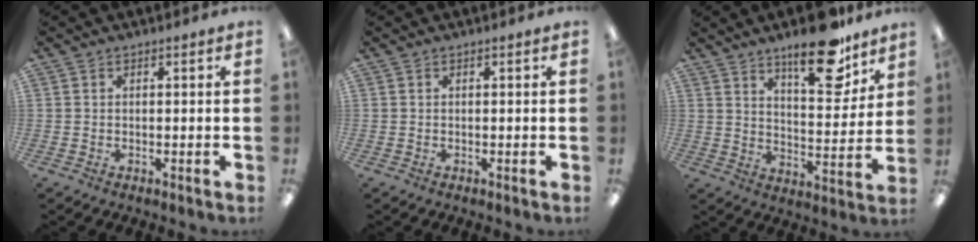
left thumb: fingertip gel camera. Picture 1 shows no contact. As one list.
[{"total": 0.0}, {"total": 16.2, "force": [11.8, 5.6, 9.5], "torque": [-0.128, -0.072, 0.195]}]